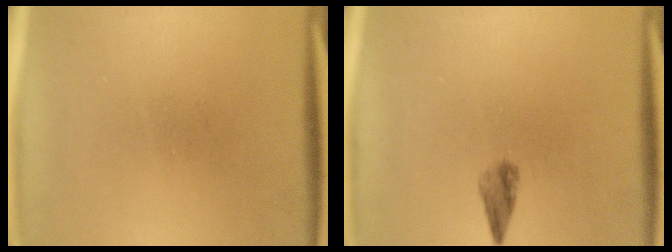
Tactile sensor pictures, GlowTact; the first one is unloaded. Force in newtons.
{"total": 2.0}